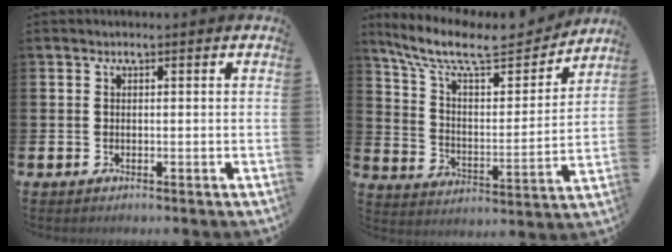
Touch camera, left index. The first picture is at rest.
{"total": 10.4, "force": [8.9, 3.0, 4.5], "torque": [-0.120, -0.057, 0.150]}